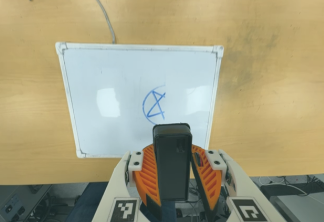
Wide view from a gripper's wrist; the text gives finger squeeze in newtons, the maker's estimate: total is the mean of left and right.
{"total": 7.0, "left": 7.6, "right": 6.3}